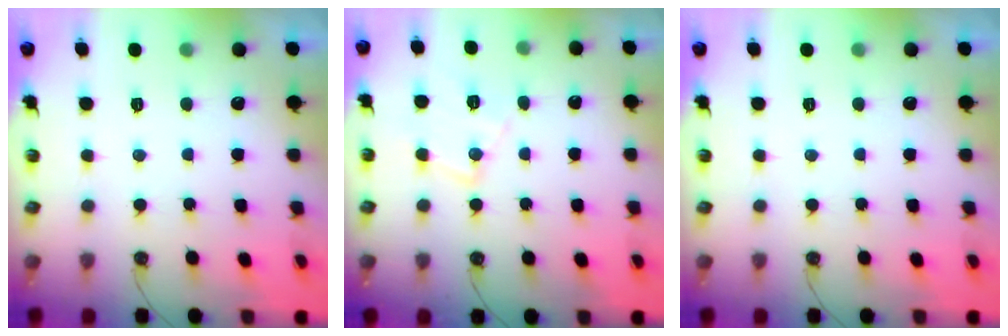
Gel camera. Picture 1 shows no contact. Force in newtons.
{"total": 10.4, "press": 10.4, "slide": 0.6}
{"total": 0.0}